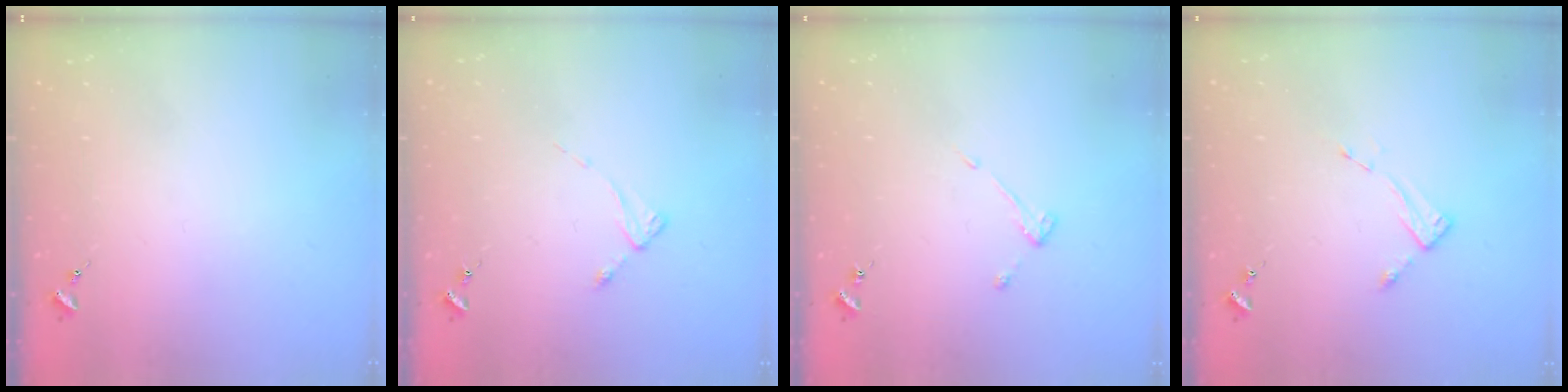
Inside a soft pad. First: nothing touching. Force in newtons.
{"total": 2.5, "press": 2.5, "slide": 0.3}
{"total": 3.0, "press": 3.0, "slide": 0.6}
{"total": 2.7, "press": 2.7, "slide": 0.4}